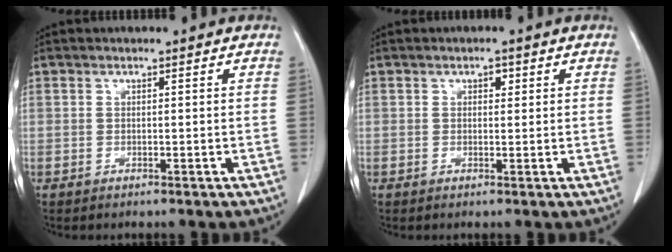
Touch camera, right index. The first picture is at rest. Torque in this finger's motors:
{"motor_torque": [0.16, 0.03, -0.01, 0.00]}